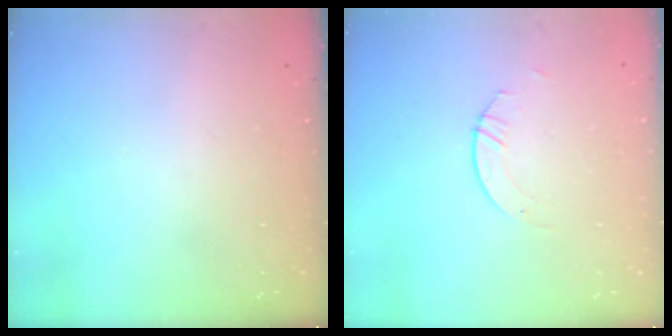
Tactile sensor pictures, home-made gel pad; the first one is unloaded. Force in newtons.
{"total": 1.1, "press": 1.1, "slide": 0.1}